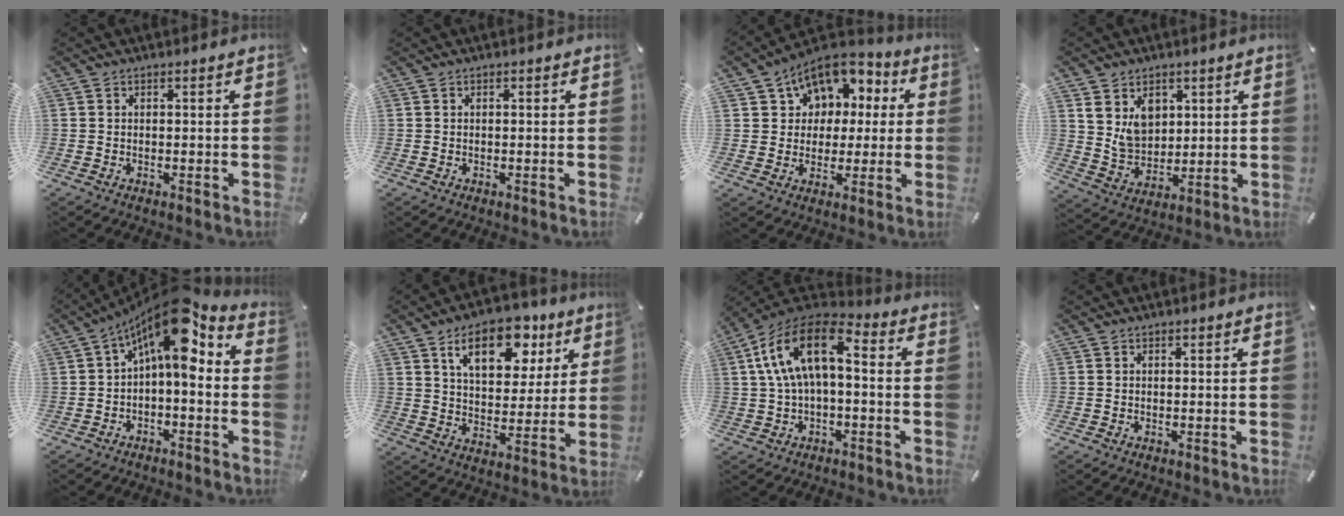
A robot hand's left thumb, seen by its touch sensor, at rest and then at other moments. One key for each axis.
{"total": 0.0}
{"total": 10.9, "fx": 5.2, "fy": 8.8, "fz": 3.6, "tx": -0.059, "ty": -0.033, "tz": 0.099}
{"total": 8.1, "fx": 3.9, "fy": 6.6, "fz": 2.5, "tx": -0.058, "ty": -0.019, "tz": 0.072}
{"total": 12.5, "fx": 4.1, "fy": 5.3, "fz": 10.6, "tx": -0.176, "ty": -0.027, "tz": 0.068}
{"total": 15.4, "fx": 8.4, "fy": 8.9, "fz": 9.3, "tx": -0.131, "ty": -0.029, "tz": 0.143}
{"total": 13.8, "fx": 2.6, "fy": 7.4, "fz": 11.3, "tx": -0.242, "ty": 0.001, "tz": 0.046}
{"total": 0.0}